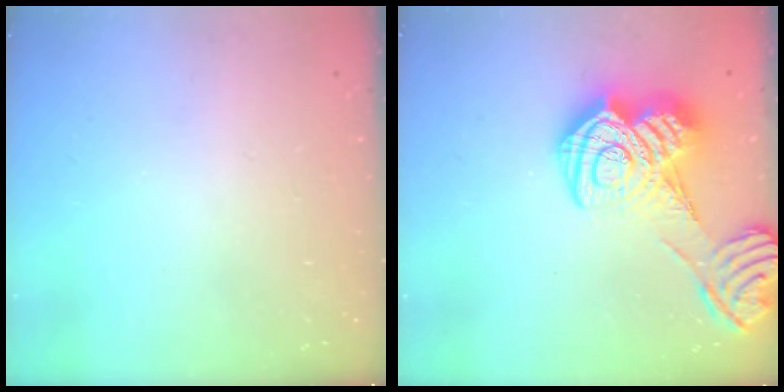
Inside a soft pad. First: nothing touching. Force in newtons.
{"total": 20.2, "press": 20.1, "slide": 1.2}